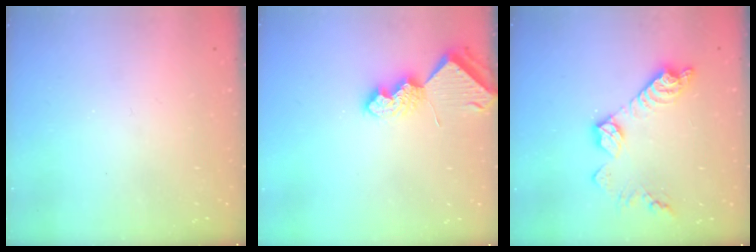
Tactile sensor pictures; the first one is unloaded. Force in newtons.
{"total": 7.3, "press": 7.2, "slide": 0.9}
{"total": 13.5, "press": 13.5, "slide": 0.9}